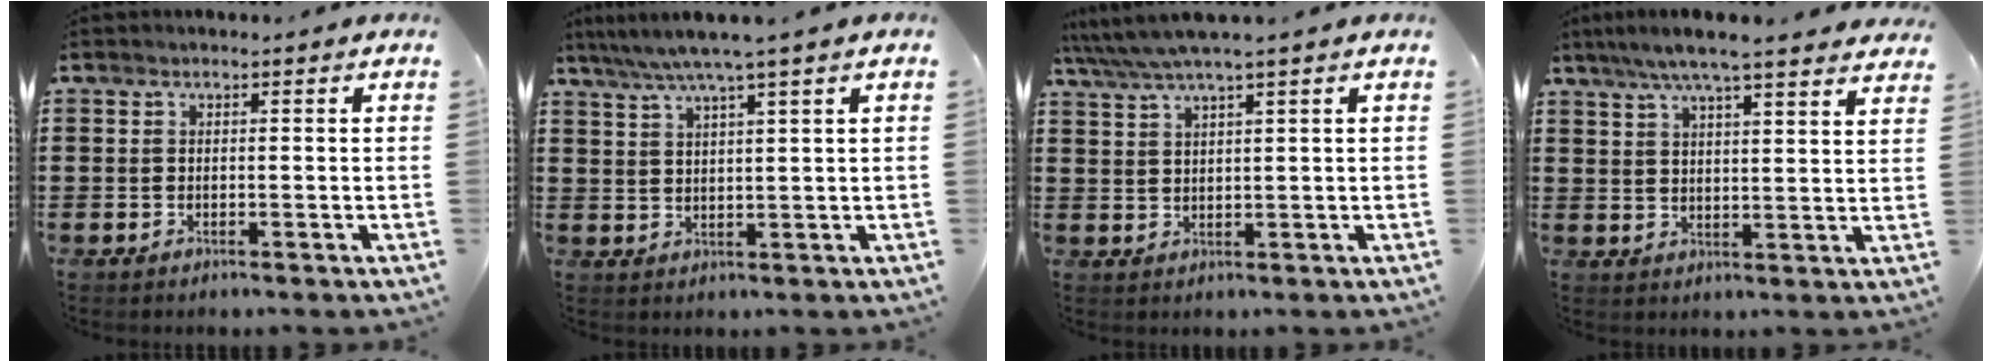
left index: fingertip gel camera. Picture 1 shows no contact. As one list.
[{"total": 4.1, "force": [2.9, -0.6, 2.8], "torque": [-0.062, -0.011, 0.049]}, {"total": 3.6, "force": [2.7, -0.1, 2.4], "torque": [-0.055, -0.005, 0.047]}, {"total": 6.3, "force": [5.4, 0.1, 3.2], "torque": [-0.079, -0.015, 0.095]}]